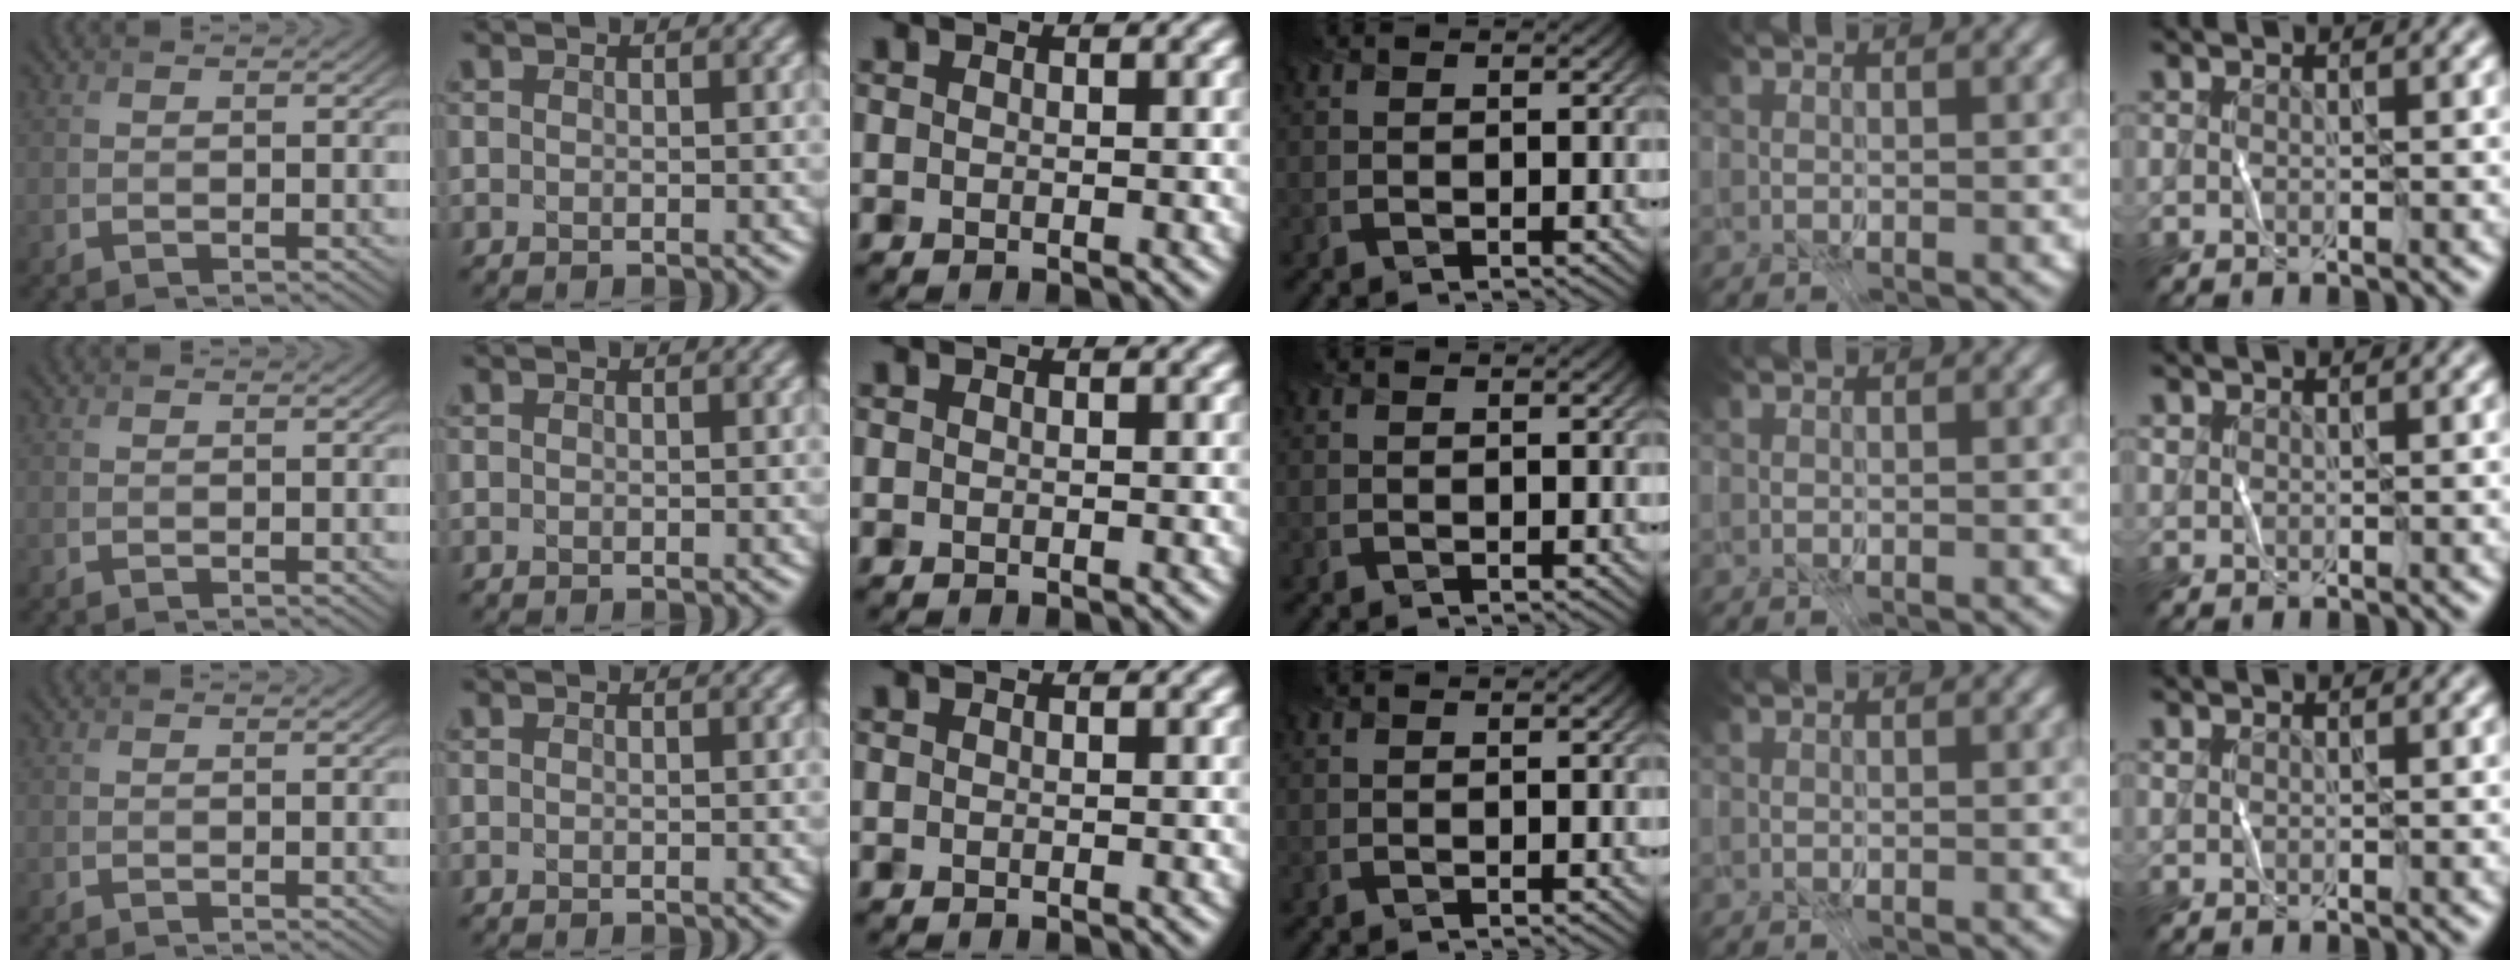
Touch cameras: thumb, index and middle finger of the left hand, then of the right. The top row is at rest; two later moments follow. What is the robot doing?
{"motion": "fold", "object": "coffee filter"}